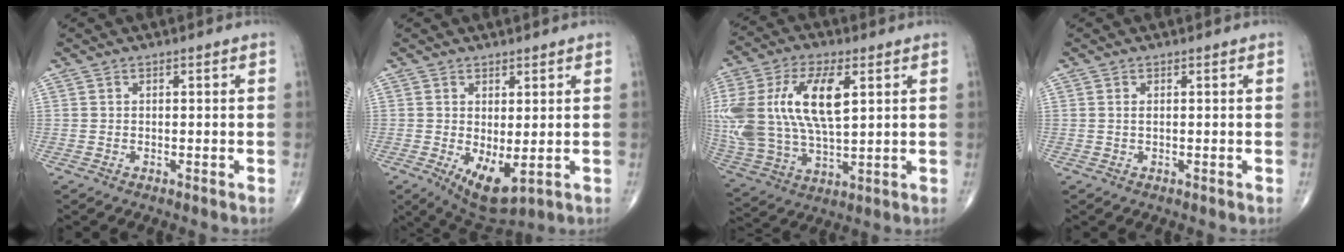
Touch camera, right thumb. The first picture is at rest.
{"total": 7.1, "force": [-1.0, 3.0, 6.3], "torque": [-0.099, -0.017, 0.000]}
{"total": 22.1, "force": [5.1, 10.7, 18.6], "torque": [-0.405, -0.002, 0.096]}
{"total": 0.5, "force": [0.1, 0.2, 0.4], "torque": [-0.010, 0.000, 0.004]}